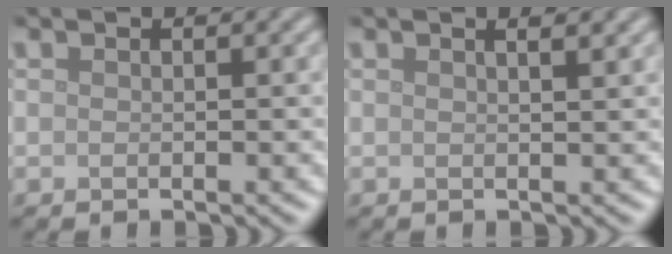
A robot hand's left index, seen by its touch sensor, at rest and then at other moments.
{"total": 2.1, "force": [1.3, 0.7, 1.5], "torque": [-0.009, 0.009, -0.001]}